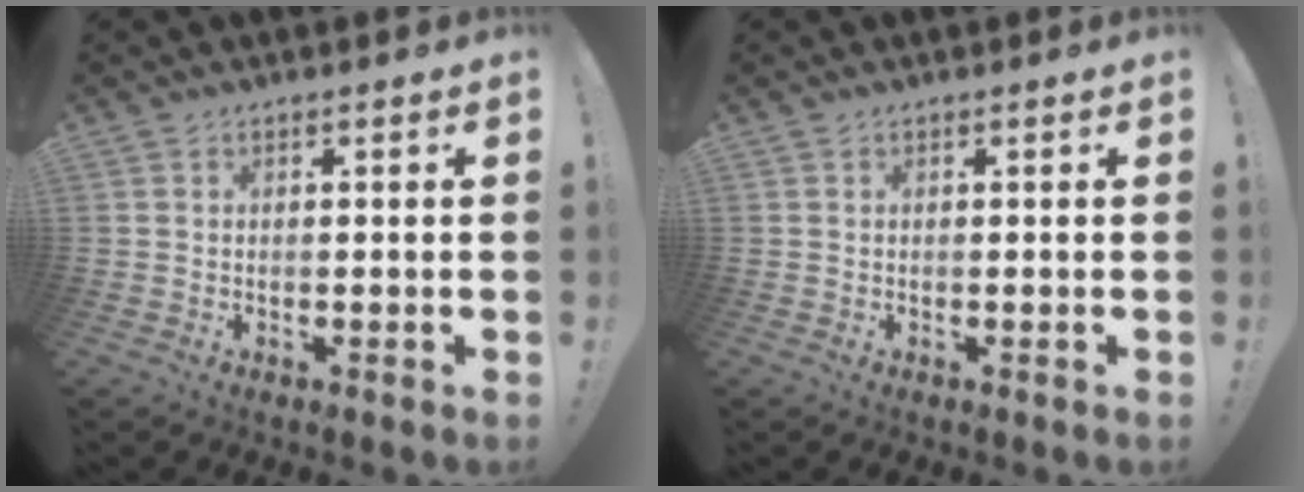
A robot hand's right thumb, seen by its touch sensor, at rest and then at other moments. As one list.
[{"total": 0.0}]